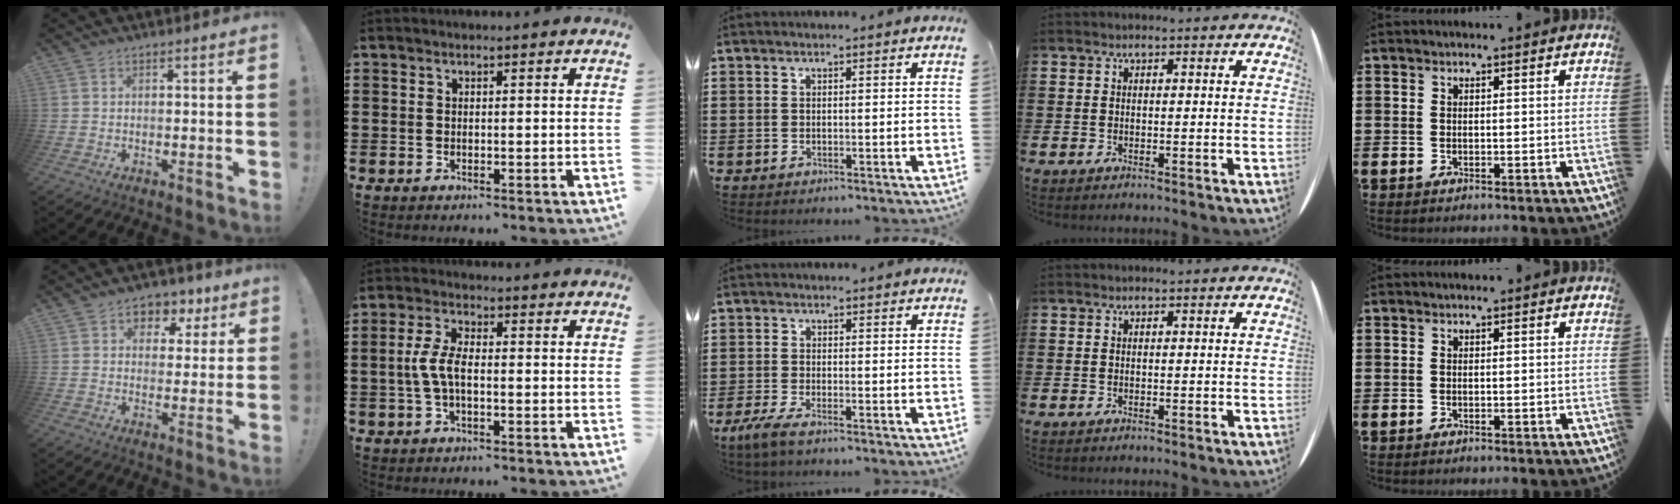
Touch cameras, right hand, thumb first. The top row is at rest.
{"thumb": {"total": 6.1, "force": [2.3, 5.3, 1.8], "torque": [-0.010, -0.014, 0.043]}, "index": {"total": 4.7, "force": [-0.6, 1.8, 4.3], "torque": [-0.106, -0.004, -0.020]}, "middle": {"total": 2.8, "force": [-2.0, 0.5, 1.9], "torque": [-0.047, -0.003, -0.041]}}